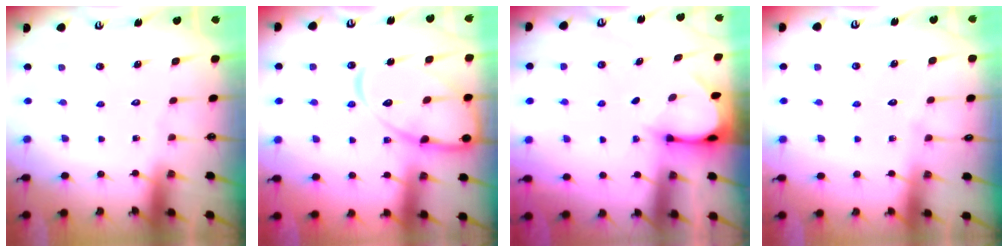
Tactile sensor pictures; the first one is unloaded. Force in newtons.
{"total": 15.1, "press": 15.1, "slide": 1.3}
{"total": 2.8, "press": 2.8, "slide": 0.2}
{"total": 3.2, "press": 3.2, "slide": 0.4}